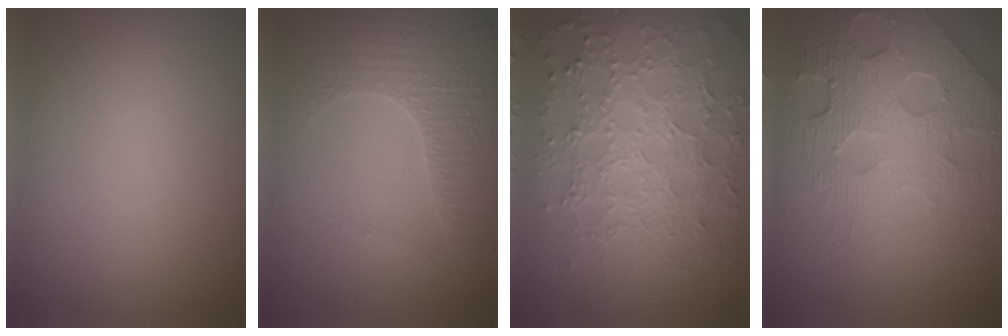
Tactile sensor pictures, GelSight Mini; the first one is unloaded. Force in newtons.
{"total": 3.3, "press": 3.3, "slide": 0.6}
{"total": 7.8, "press": 5.7, "slide": 5.2}
{"total": 8.0, "press": 5.6, "slide": 5.8}